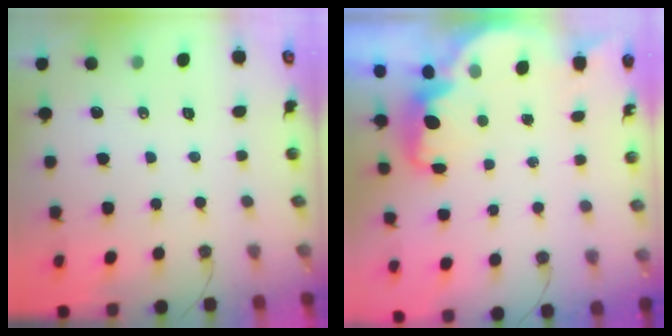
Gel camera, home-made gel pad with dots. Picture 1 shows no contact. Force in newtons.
{"total": 2.2, "press": 2.2, "slide": 0.6}